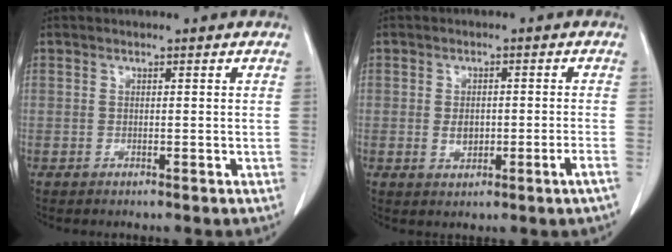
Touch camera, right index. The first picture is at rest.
{"total": 3.2, "force": [-0.8, 0.8, 3.0], "torque": [-0.055, 0.000, -0.008]}